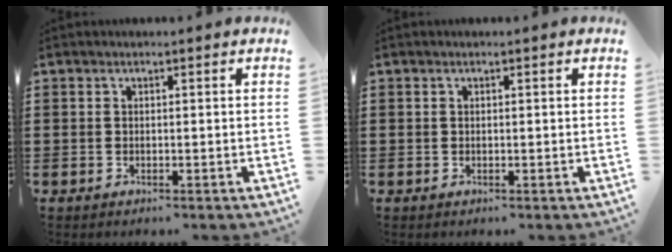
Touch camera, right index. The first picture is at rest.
{"total": 0.0}